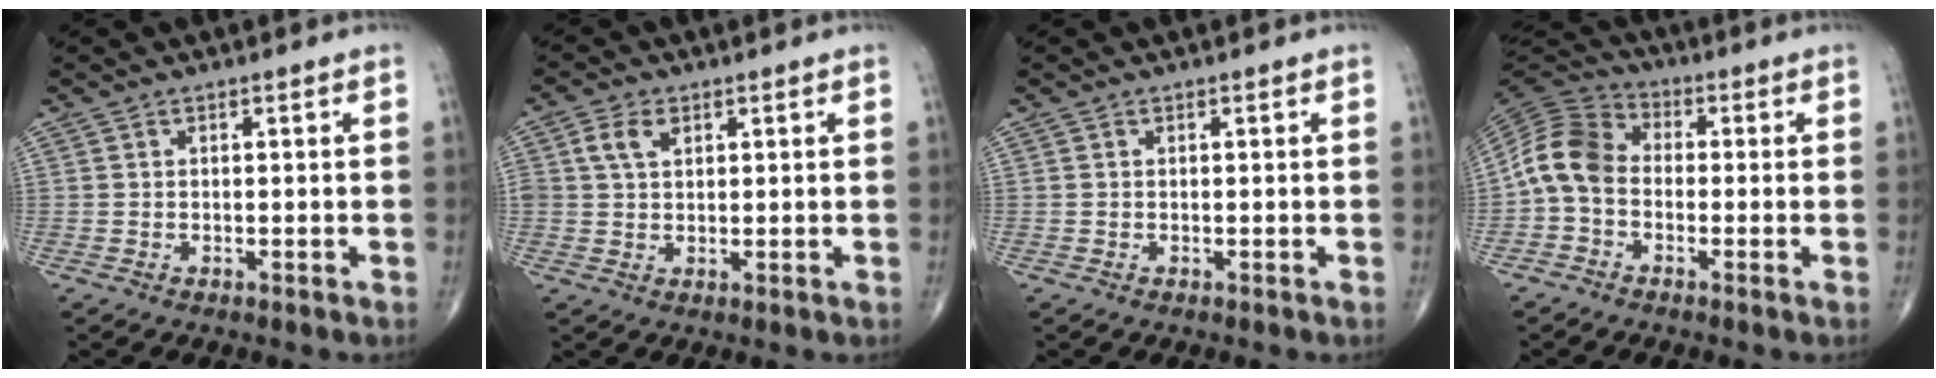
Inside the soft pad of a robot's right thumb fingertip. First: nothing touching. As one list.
[{"total": 4.3, "force": [1.7, 2.8, 2.8], "torque": [-0.053, 0.003, 0.033]}, {"total": 0.0}, {"total": 9.2, "force": [-1.4, 6.9, 6.0], "torque": [-0.109, 0.027, -0.046]}]